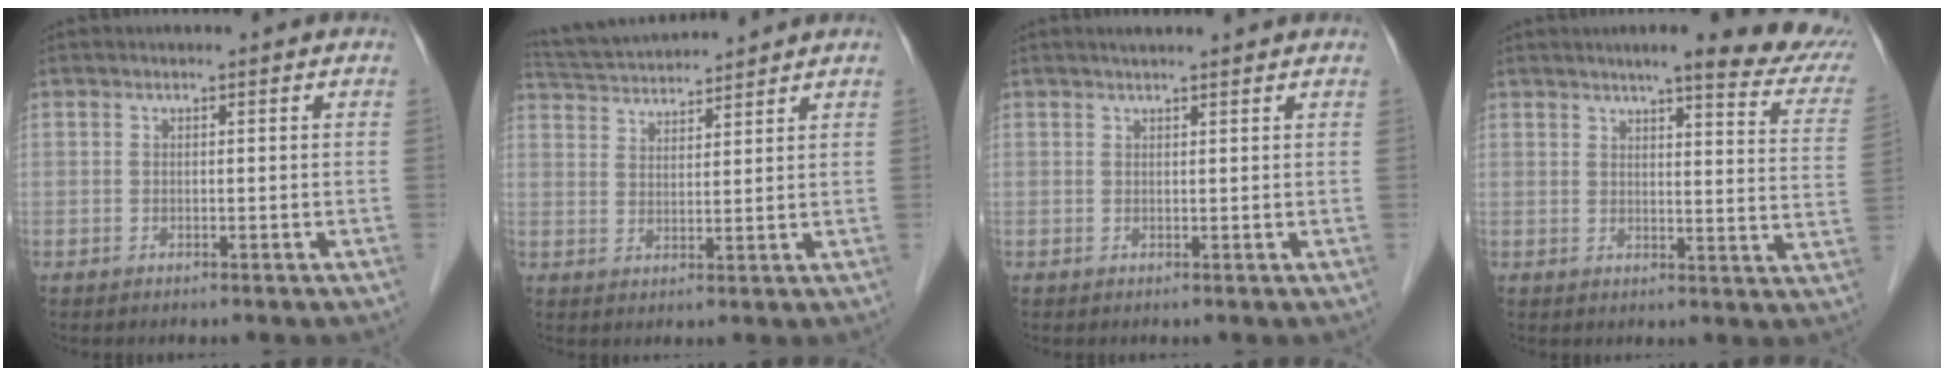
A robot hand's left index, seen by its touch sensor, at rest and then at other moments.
{"total": 9.2, "force": [8.9, 0.0, 2.2], "torque": [-0.052, 0.030, 0.152]}
{"total": 4.0, "force": [3.5, 0.1, 1.9], "torque": [-0.026, 0.022, 0.046]}
{"total": 17.0, "force": [14.1, 2.0, 9.3], "torque": [-0.100, -0.015, 0.150]}